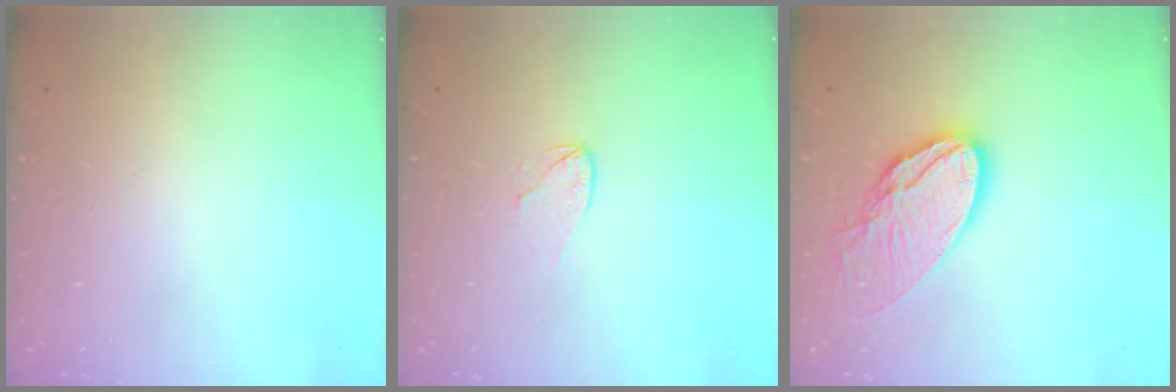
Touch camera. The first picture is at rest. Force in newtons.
{"total": 3.9, "press": 3.9, "slide": 0.3}
{"total": 15.1, "press": 15.1, "slide": 1.3}